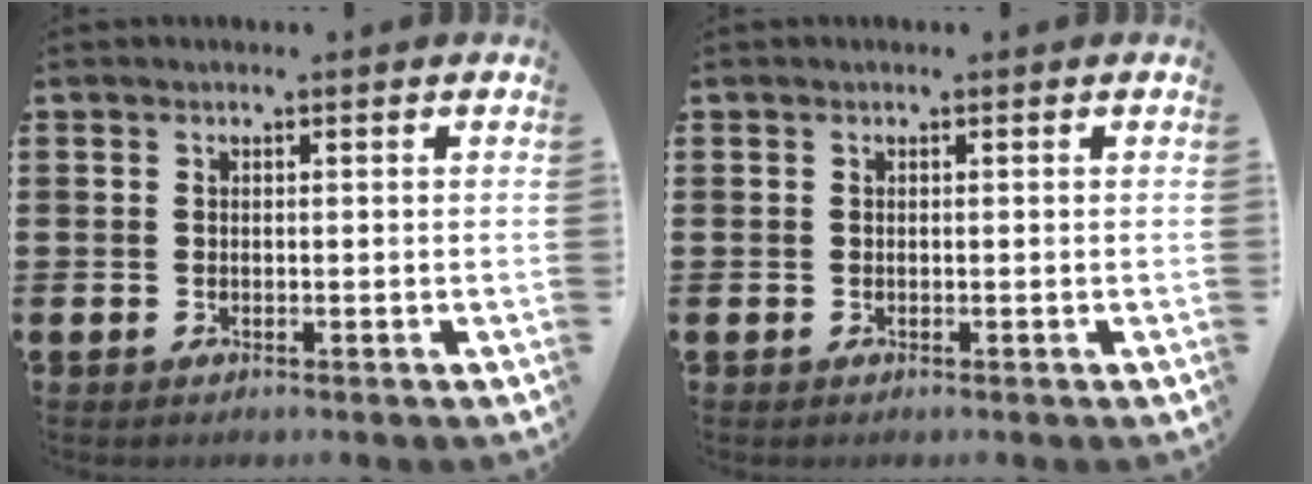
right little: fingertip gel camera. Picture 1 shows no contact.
{"total": 0.0}